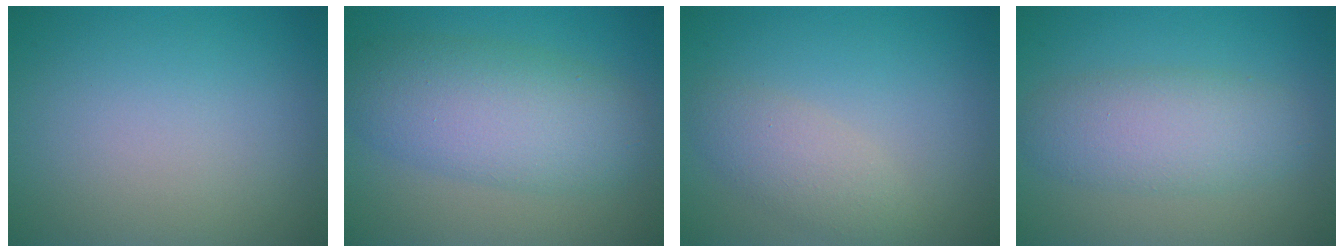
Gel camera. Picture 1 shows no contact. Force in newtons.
{"total": 7.0, "press": 7.0, "slide": 0.3}
{"total": 2.8, "press": 2.8, "slide": 0.2}
{"total": 4.5, "press": 4.5, "slide": 0.2}